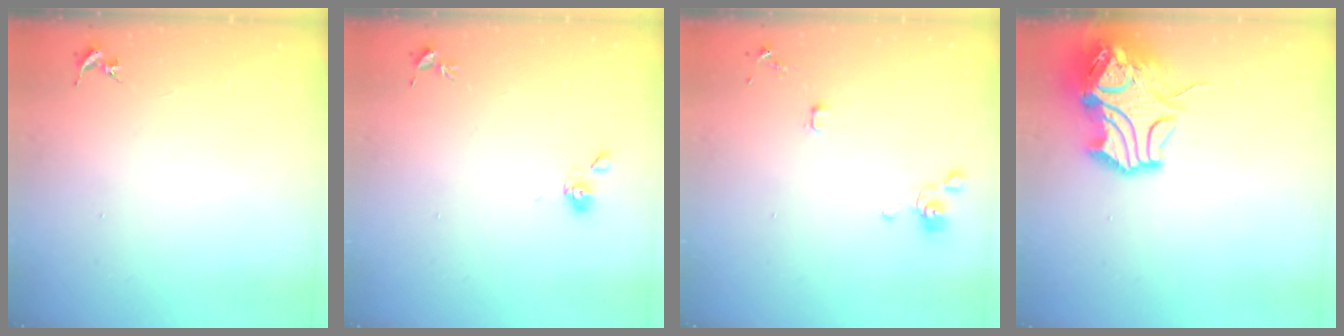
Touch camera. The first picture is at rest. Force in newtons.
{"total": 4.8, "press": 4.8, "slide": 0.8}
{"total": 3.4, "press": 3.4, "slide": 0.7}
{"total": 13.9, "press": 13.8, "slide": 2.1}